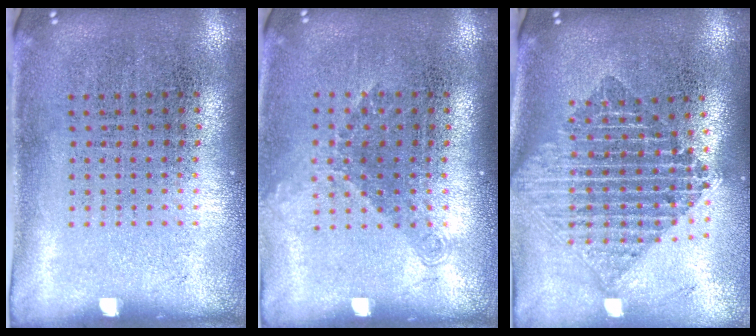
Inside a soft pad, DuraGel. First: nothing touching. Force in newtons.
{"total": 1.2, "press": 0.9, "slide": 0.8}
{"total": 2.1, "press": 1.7, "slide": 1.3}